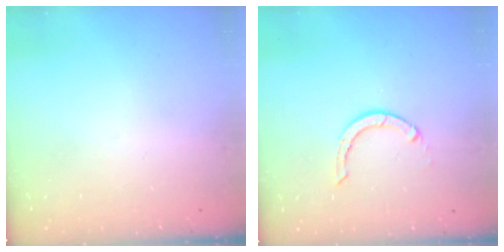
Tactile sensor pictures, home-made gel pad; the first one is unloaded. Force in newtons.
{"total": 2.9, "press": 2.9, "slide": 0.1}